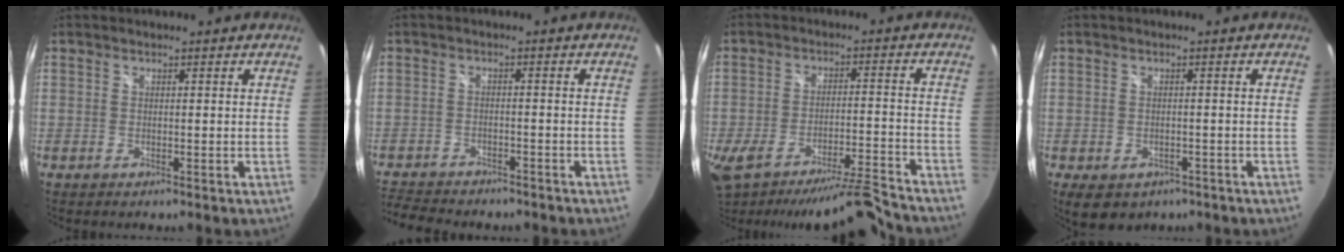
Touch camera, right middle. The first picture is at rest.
{"total": 10.5, "force": [-9.3, 3.3, 3.6], "torque": [-0.100, -0.011, -0.149]}
{"total": 14.1, "force": [-12.7, 0.7, 6.1], "torque": [-0.113, -0.024, -0.200]}
{"total": 7.0, "force": [-4.0, 4.6, 3.6], "torque": [-0.071, -0.020, -0.045]}